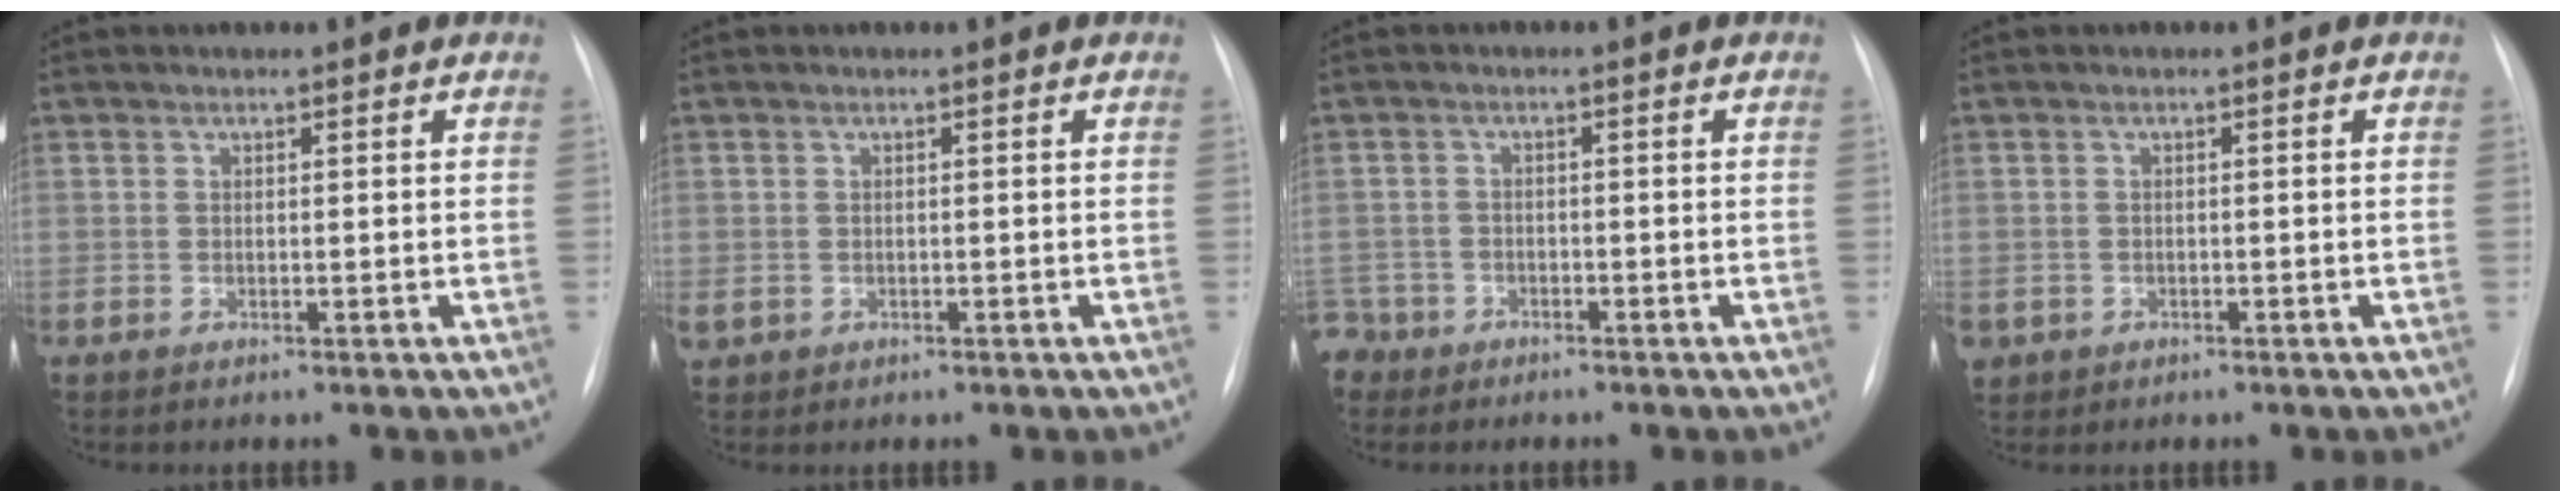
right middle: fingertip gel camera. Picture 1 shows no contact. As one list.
[{"total": 1.9, "force": [-0.4, 1.6, 0.8], "torque": [-0.018, 0.007, 0.006]}, {"total": 4.3, "force": [-3.1, 2.9, -0.6], "torque": [0.014, 0.006, -0.061]}, {"total": 2.5, "force": [-1.1, 2.2, 0.5], "torque": [-0.006, 0.002, -0.013]}]